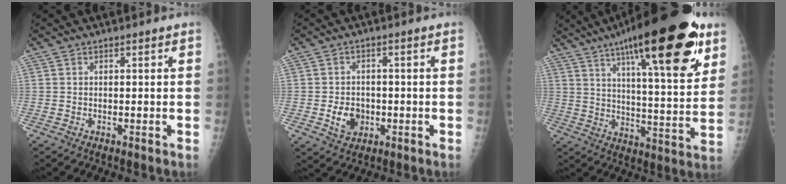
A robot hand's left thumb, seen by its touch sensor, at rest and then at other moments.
{"total": 5.7, "force": [-1.5, 4.5, 3.2], "torque": [-0.035, 0.006, -0.019]}
{"total": 27.7, "force": [15.3, 7.2, 21.9], "torque": [-0.313, -0.035, 0.231]}